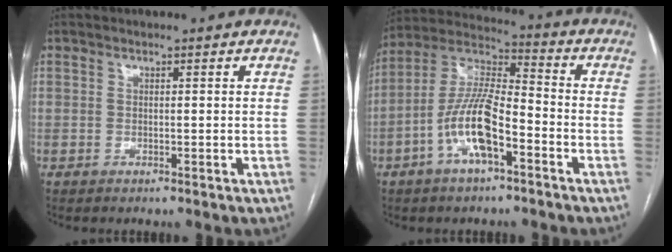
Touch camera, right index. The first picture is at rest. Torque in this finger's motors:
{"motor_torque": [1.82, -0.32, 1.05, 0.21]}